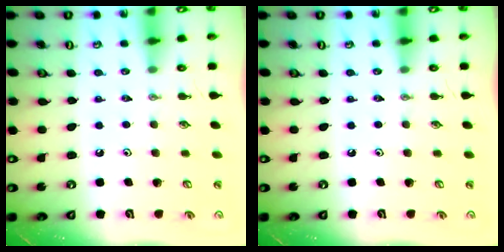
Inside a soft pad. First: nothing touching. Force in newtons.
{"total": 0.0}